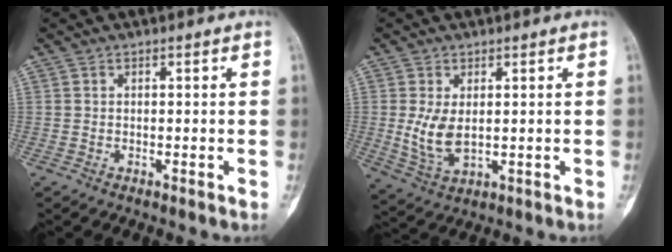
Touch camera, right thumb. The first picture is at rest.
{"total": 6.8, "force": [0.3, 3.8, 5.6], "torque": [-0.109, -0.011, 0.016]}